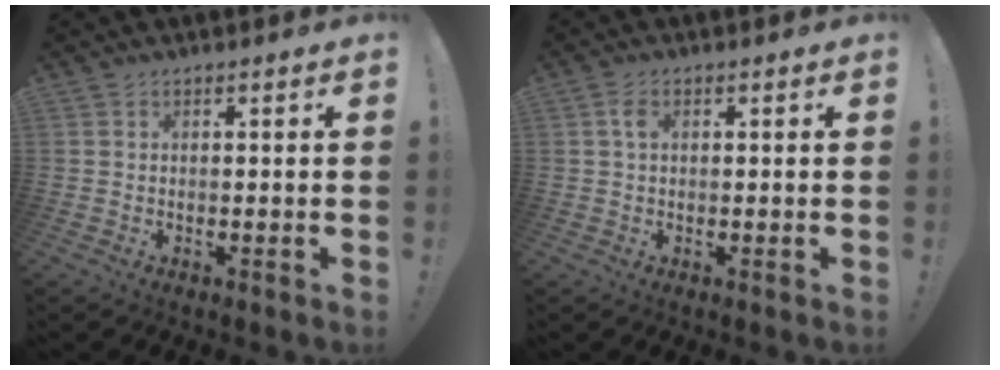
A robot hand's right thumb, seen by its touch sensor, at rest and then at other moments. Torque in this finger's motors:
{"motor_torque": [0.49, 0.59, 0.28, -0.26, 0.11]}